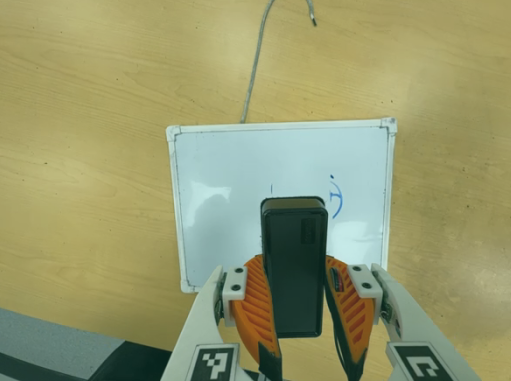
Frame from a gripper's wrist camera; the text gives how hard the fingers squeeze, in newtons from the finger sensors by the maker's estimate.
{"total": 8.5, "left": 7.4, "right": 9.7}